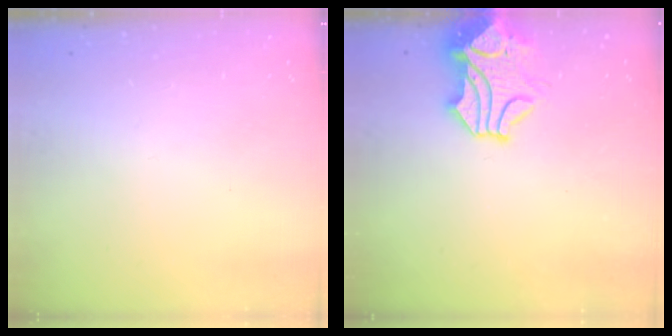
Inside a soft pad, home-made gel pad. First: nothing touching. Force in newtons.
{"total": 1.4, "press": 0.7, "slide": 1.3}